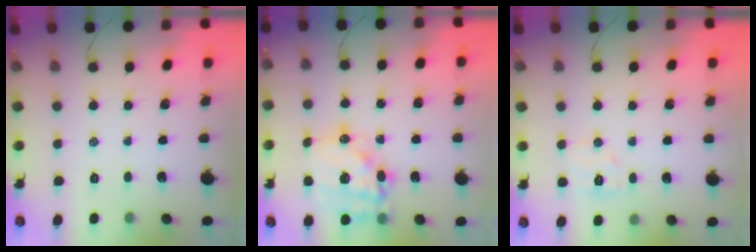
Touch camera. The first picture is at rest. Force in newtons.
{"total": 17.1, "press": 16.7, "slide": 3.9}
{"total": 6.1, "press": 6.0, "slide": 1.1}